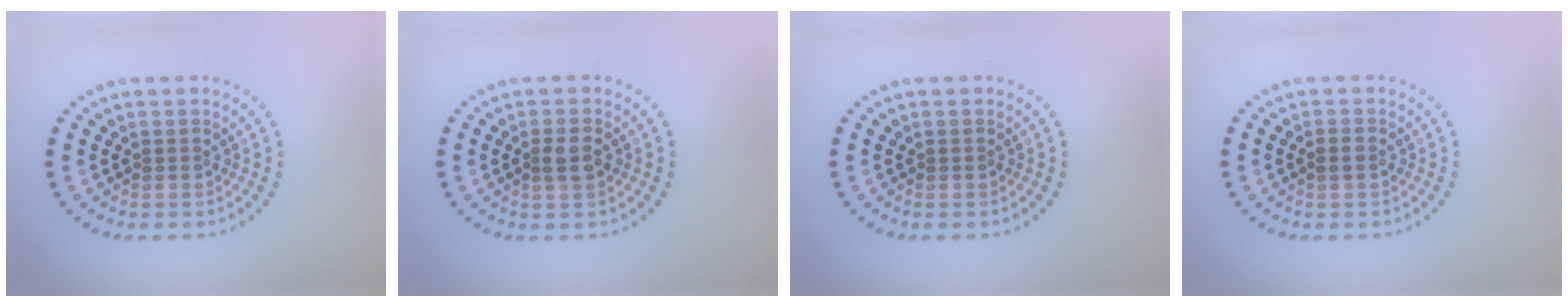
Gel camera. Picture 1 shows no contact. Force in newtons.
{"total": 1.8, "press": 1.8, "slide": 0.4}
{"total": 0.0}
{"total": 1.0, "press": 1.0, "slide": 0.1}